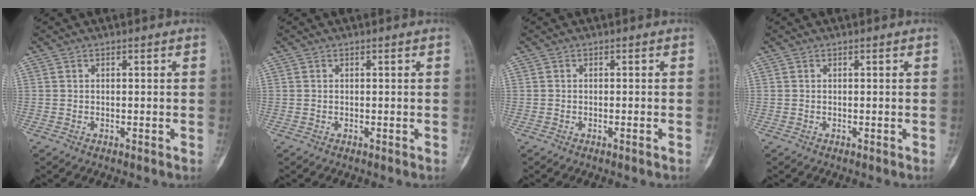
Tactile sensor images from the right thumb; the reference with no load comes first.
{"total": 0.0}
{"total": 0.7, "force": [-0.4, 0.0, 0.5], "torque": [-0.014, 0.000, -0.004]}
{"total": 0.0}